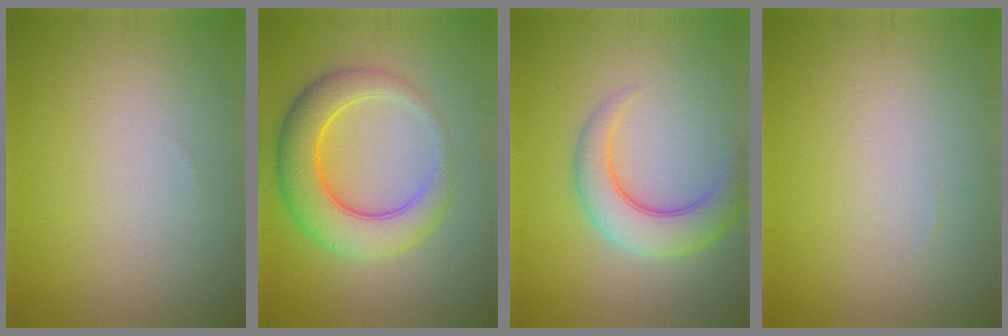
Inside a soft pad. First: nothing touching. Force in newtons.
{"total": 6.6, "press": 6.6, "slide": 0.2}
{"total": 4.8, "press": 4.8, "slide": 0.3}
{"total": 0.0}